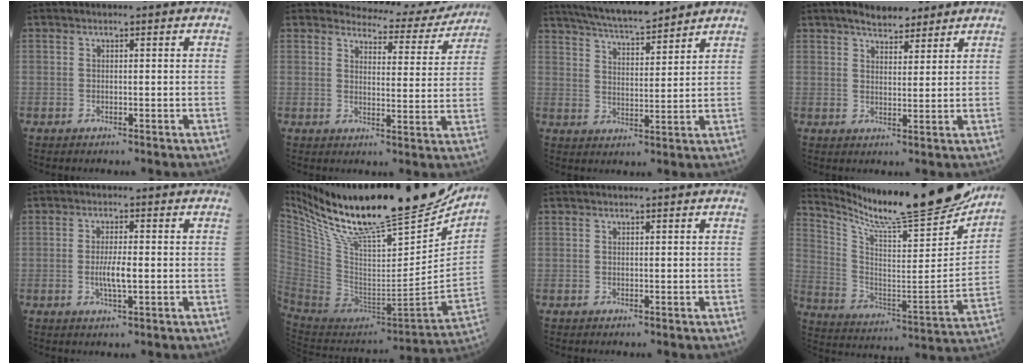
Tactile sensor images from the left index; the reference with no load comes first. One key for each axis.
{"total": 11.2, "fx": 10.9, "fy": 2.6, "fz": 0.8, "tx": 0.004, "ty": -0.021, "tz": 0.116}
{"total": 12.4, "fx": 11.2, "fy": 1.5, "fz": 5.1, "tx": -0.093, "ty": 0.013, "tz": 0.185}
{"total": 5.5, "fx": 4.6, "fy": 2.0, "fz": 2.3, "tx": -0.038, "ty": 0.011, "tz": 0.077}
{"total": 3.5, "fx": -0.5, "fy": 0.5, "fz": 3.4, "tx": -0.070, "ty": -0.004, "tz": -0.008}
{"total": 31.5, "fx": 25.2, "fy": 4.6, "fz": 18.5, "tx": -0.313, "ty": -0.038, "tz": 0.399}
{"total": 0.6, "fx": 0.5, "fy": 0.0, "fz": 0.2, "tx": -0.006, "ty": 0.005, "tz": 0.010}
{"total": 25.2, "fx": 22.4, "fy": 1.7, "fz": 11.5, "tx": -0.204, "ty": -0.079, "tz": 0.333}